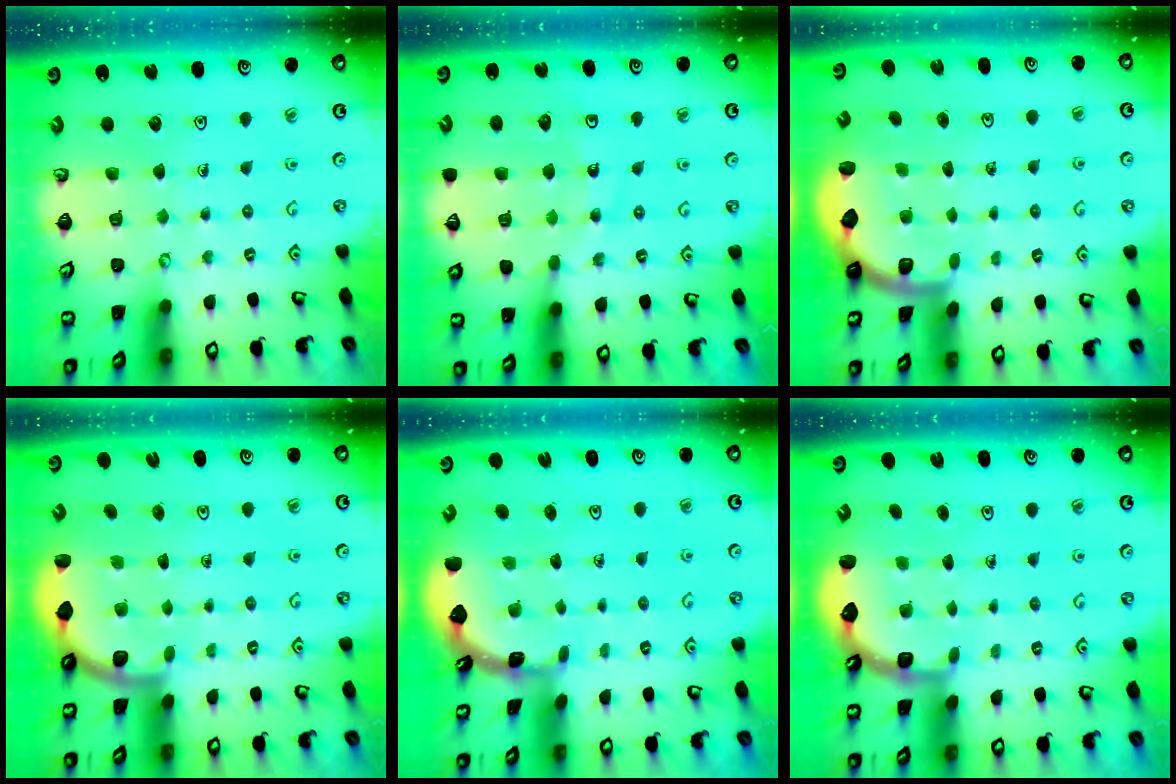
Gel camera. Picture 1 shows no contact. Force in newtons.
{"total": 13.0, "press": 12.4, "slide": 3.9}
{"total": 1.9, "press": 1.8, "slide": 0.5}
{"total": 2.6, "press": 2.6, "slide": 0.4}
{"total": 1.7, "press": 1.7, "slide": 0.1}
{"total": 2.5, "press": 2.1, "slide": 1.3}